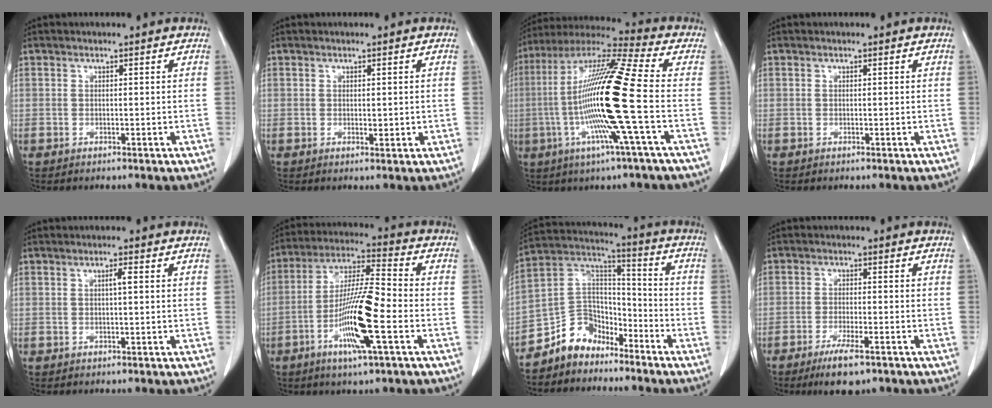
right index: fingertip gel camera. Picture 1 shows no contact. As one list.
[{"total": 1.2, "force": [0.1, 0.6, 1.0], "torque": [-0.014, -0.004, 0.005]}, {"total": 18.8, "force": [-3.1, -0.9, 18.5], "torque": [-0.365, -0.006, -0.077]}, {"total": 0.0}, {"total": 1.2, "force": [0.2, 0.0, 1.2], "torque": [-0.023, 0.002, 0.002]}, {"total": 13.4, "force": [-4.5, 0.7, 12.5], "torque": [-0.241, -0.007, -0.087]}, {"total": 9.5, "force": [-7.3, 5.8, 1.7], "torque": [-0.028, 0.053, -0.139]}, {"total": 6.1, "force": [-4.1, 1.1, 4.4], "torque": [-0.079, -0.013, -0.064]}]